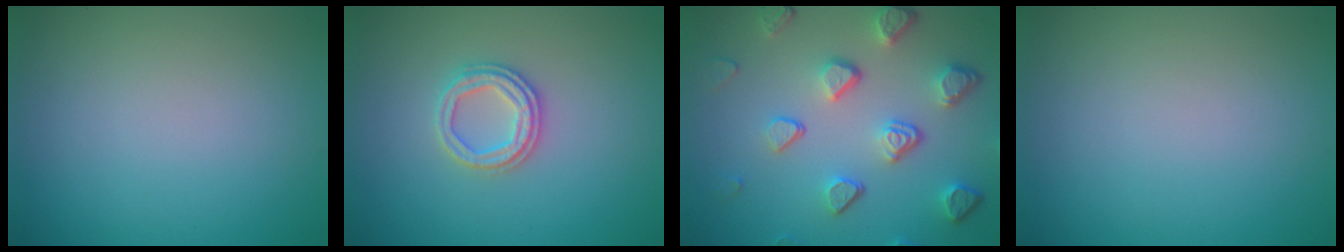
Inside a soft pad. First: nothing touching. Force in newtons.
{"total": 2.5, "press": 2.4, "slide": 0.6}
{"total": 5.1, "press": 3.8, "slide": 3.4}
{"total": 0.0}